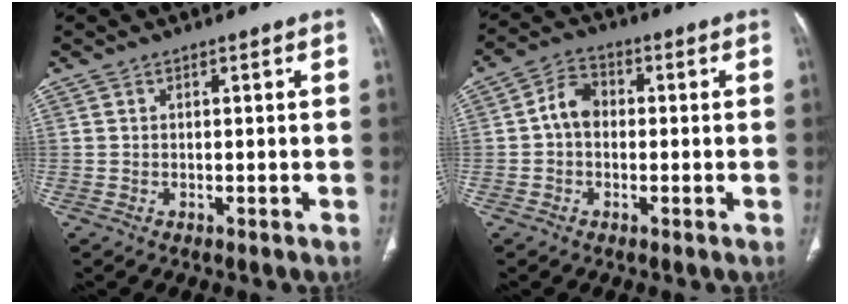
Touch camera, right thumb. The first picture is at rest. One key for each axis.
{"total": 5.1, "fx": -0.3, "fy": 3.9, "fz": 3.3, "tx": -0.044, "ty": 0.018, "tz": -0.015}